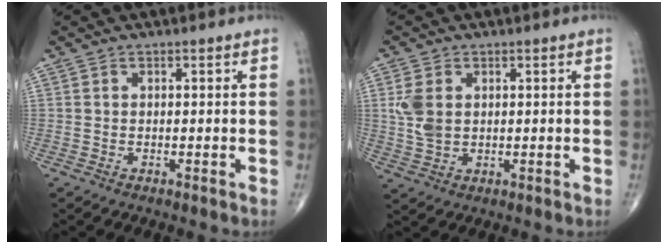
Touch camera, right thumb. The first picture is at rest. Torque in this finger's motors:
{"motor_torque": [0.76, 1.07, 0.75, 0.22, 0.06]}